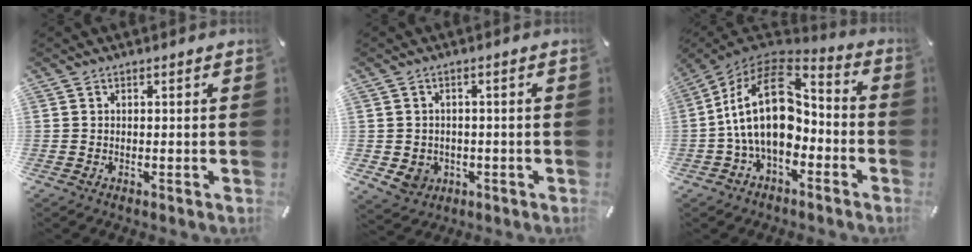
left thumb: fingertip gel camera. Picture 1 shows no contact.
{"total": 5.2, "force": [-1.4, 4.7, 1.7], "torque": [-0.036, 0.007, -0.025]}
{"total": 21.1, "force": [-1.4, 13.7, 16.0], "torque": [-0.308, 0.018, -0.021]}